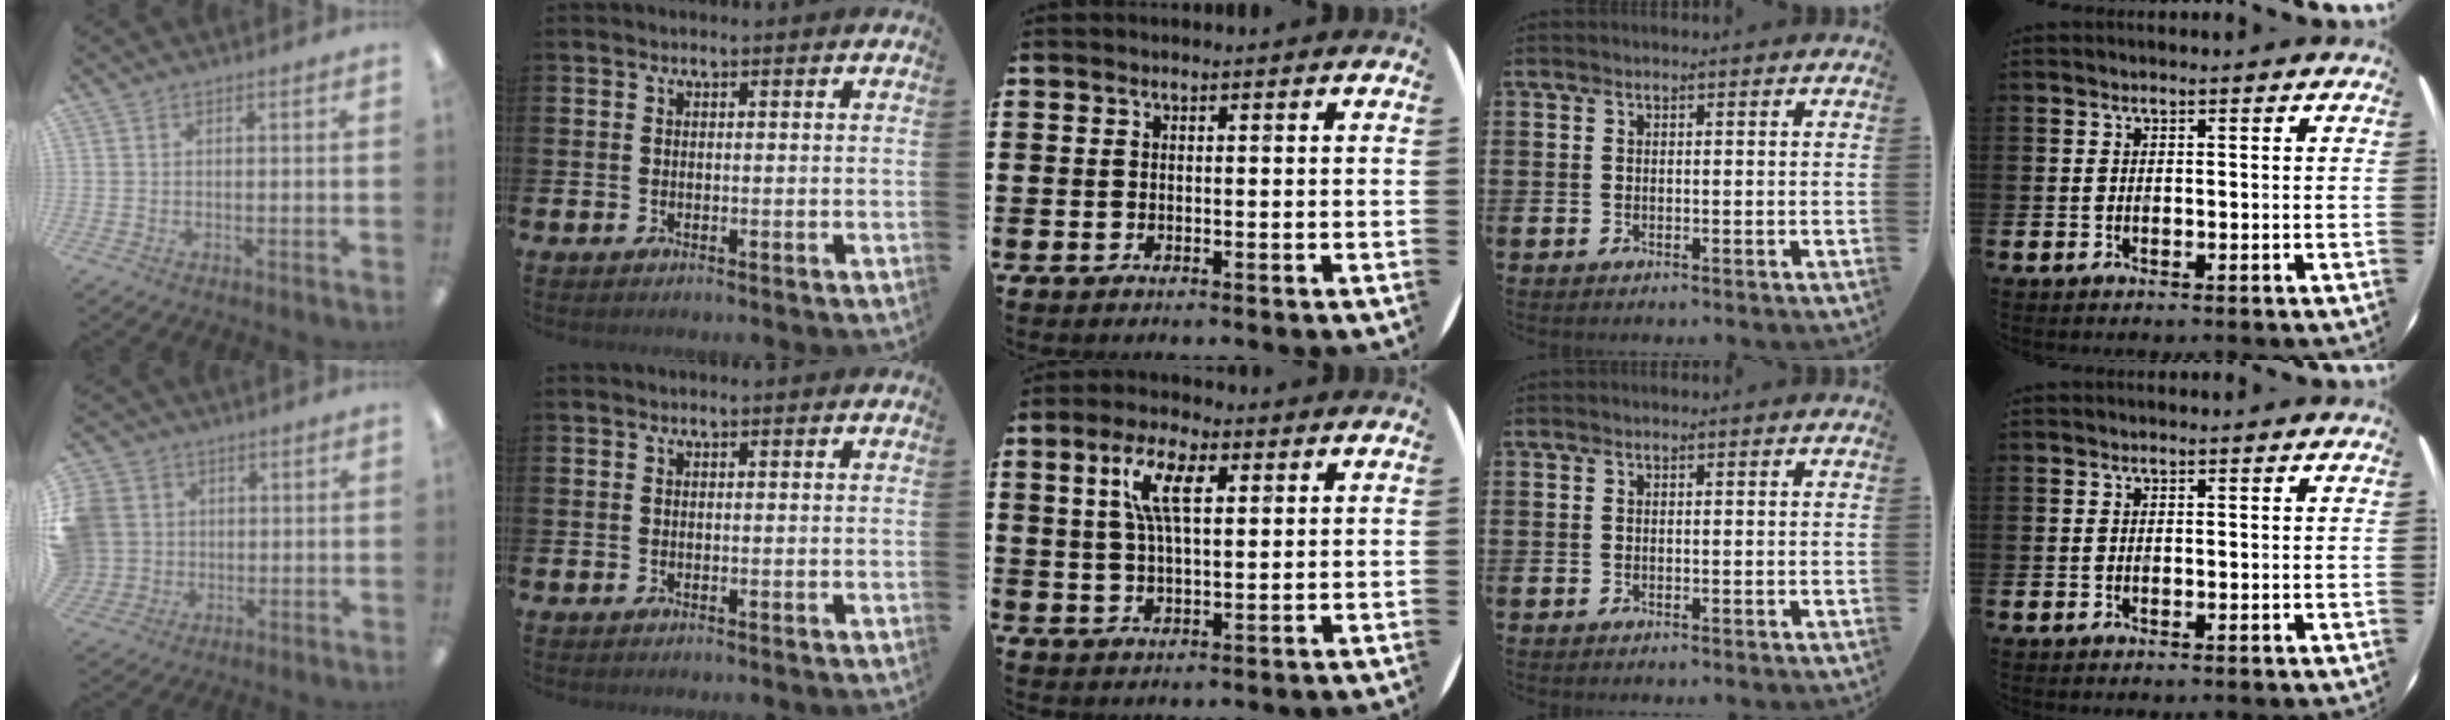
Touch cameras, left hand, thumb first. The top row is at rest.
{"thumb": {"total": 9.8, "force": [2.0, 9.2, 2.5], "torque": [-0.082, 0.001, 0.044]}, "middle": {"total": 7.7, "force": [3.4, 2.8, 6.2], "torque": [-0.127, 0.009, 0.057]}}